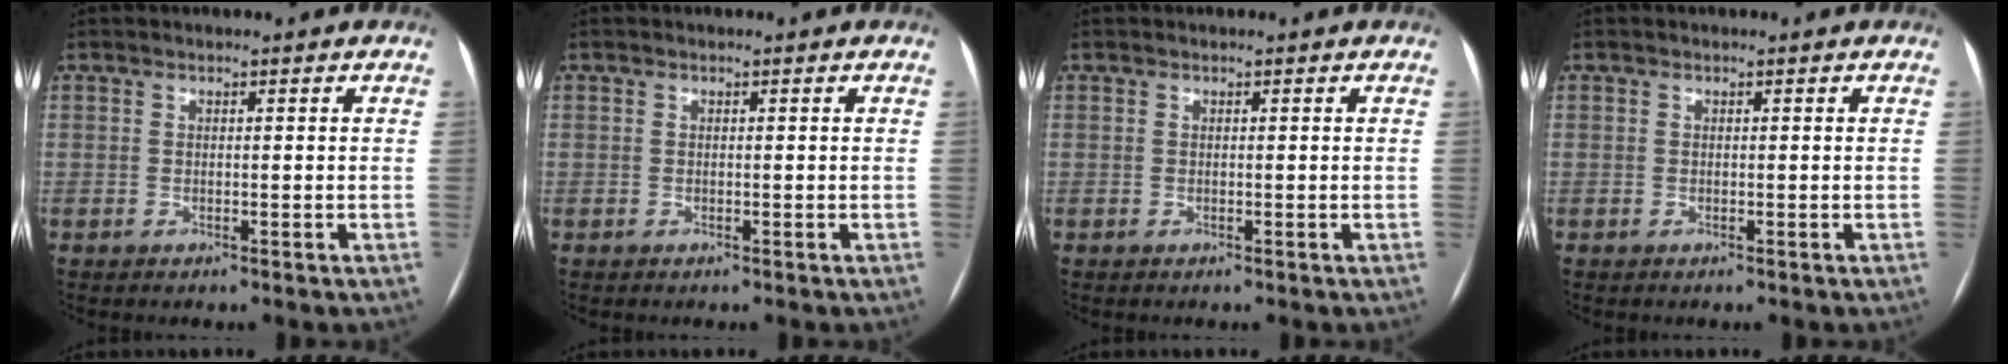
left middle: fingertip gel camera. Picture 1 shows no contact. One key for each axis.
{"total": 0.0}
{"total": 0.0}
{"total": 0.0}